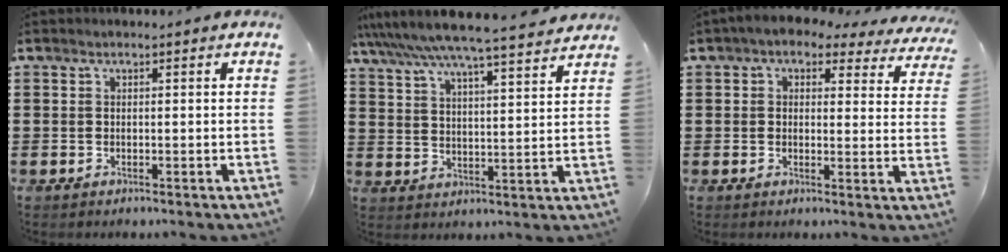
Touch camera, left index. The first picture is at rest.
{"total": 6.7, "force": [6.1, -0.5, 2.7], "torque": [-0.078, -0.041, 0.102]}
{"total": 3.1, "force": [2.4, 1.4, 1.5], "torque": [-0.034, -0.012, 0.037]}